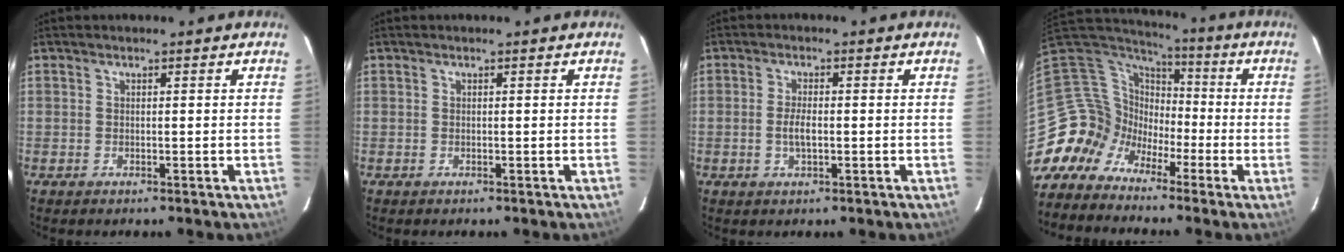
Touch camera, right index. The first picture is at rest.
{"total": 0.0}
{"total": 2.9, "force": [-0.5, 1.0, 2.7], "torque": [-0.054, -0.002, -0.009]}
{"total": 9.6, "force": [-5.6, 7.7, 1.3], "torque": [-0.040, 0.038, -0.134]}